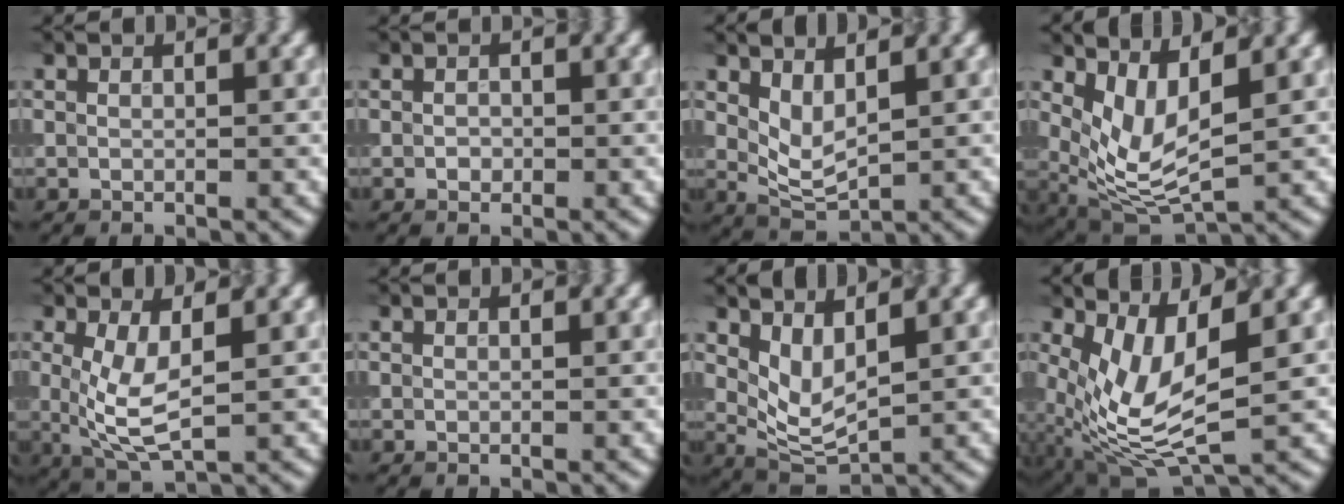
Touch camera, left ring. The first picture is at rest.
{"total": 0.7, "force": [-0.2, 0.6, 0.3], "torque": [-0.003, -0.002, -0.004]}
{"total": 2.8, "force": [1.1, 1.3, 2.2], "torque": [-0.048, -0.009, 0.028]}
{"total": 4.9, "force": [1.4, 2.1, 4.1], "torque": [-0.098, -0.020, 0.035]}
{"total": 4.6, "force": [0.4, 1.7, 4.3], "torque": [-0.098, -0.010, 0.011]}
{"total": 0.0}
{"total": 3.6, "force": [1.4, 1.7, 2.8], "torque": [-0.064, -0.013, 0.032]}
{"total": 6.7, "force": [0.7, 2.8, 6.0], "torque": [-0.148, -0.016, 0.021]}